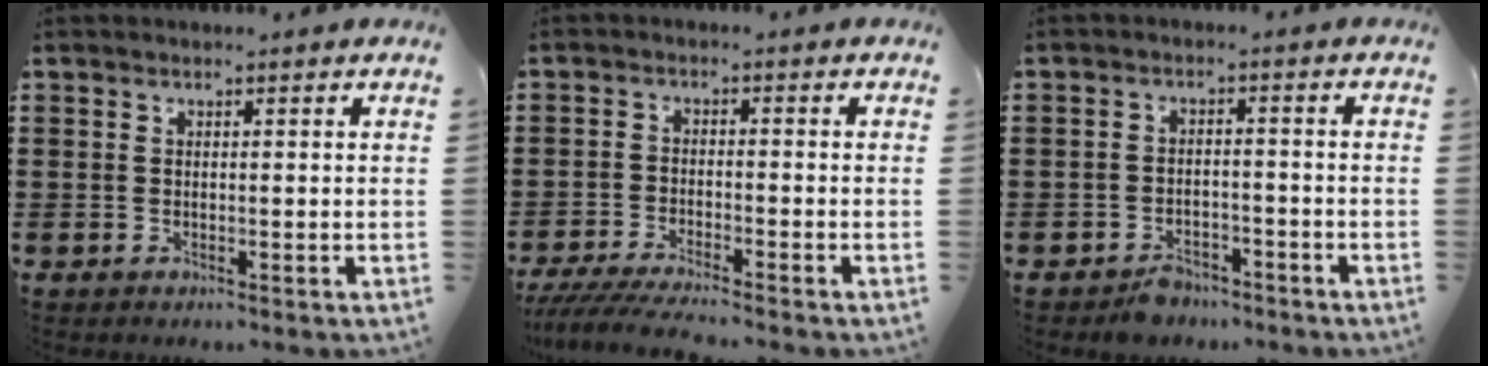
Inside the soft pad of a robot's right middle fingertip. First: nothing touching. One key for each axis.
{"total": 4.3, "fx": -3.9, "fy": 0.0, "fz": 1.7, "tx": -0.043, "ty": -0.016, "tz": -0.078}
{"total": 2.7, "fx": -2.4, "fy": 1.1, "fz": 0.5, "tx": -0.015, "ty": 0.002, "tz": -0.048}